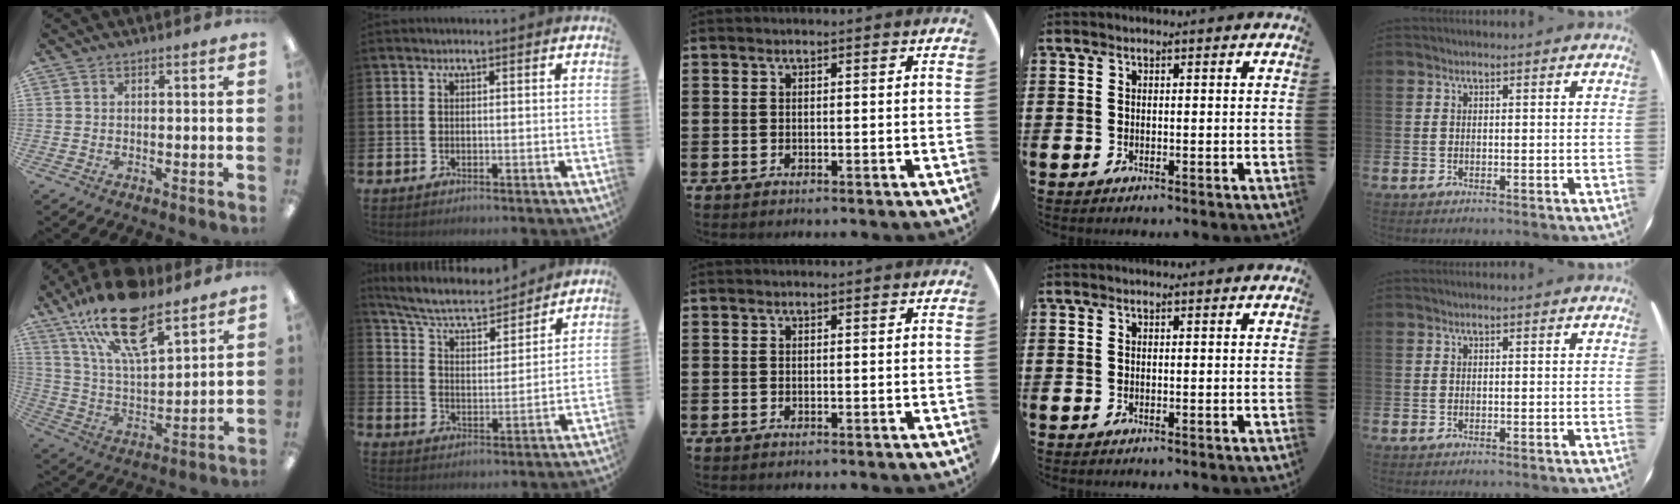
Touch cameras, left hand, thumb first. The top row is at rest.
{"thumb": {"total": 20.8, "force": [13.4, 8.2, 13.6], "torque": [-0.235, -0.065, 0.234]}, "index": {"total": 7.5, "force": [6.8, 1.5, 2.7], "torque": [-0.082, -0.045, 0.116]}}